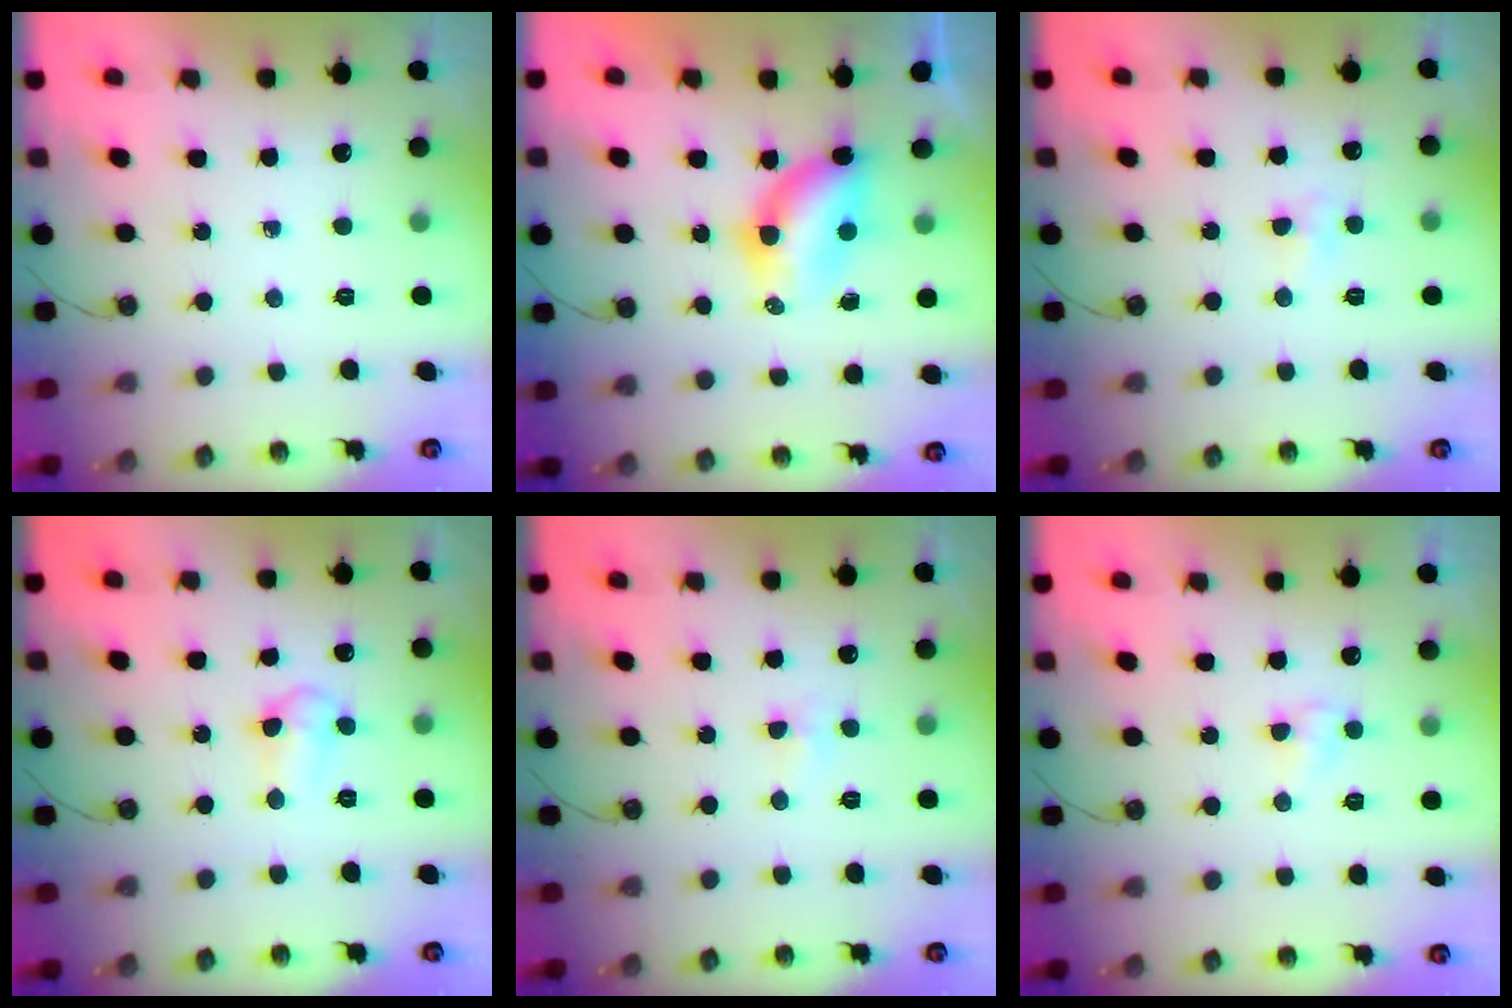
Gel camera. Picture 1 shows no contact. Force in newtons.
{"total": 6.7, "press": 6.5, "slide": 1.9}
{"total": 4.8, "press": 4.7, "slide": 0.6}
{"total": 6.0, "press": 4.8, "slide": 3.6}
{"total": 4.1, "press": 4.1, "slide": 0.4}
{"total": 3.0, "press": 2.9, "slide": 0.3}